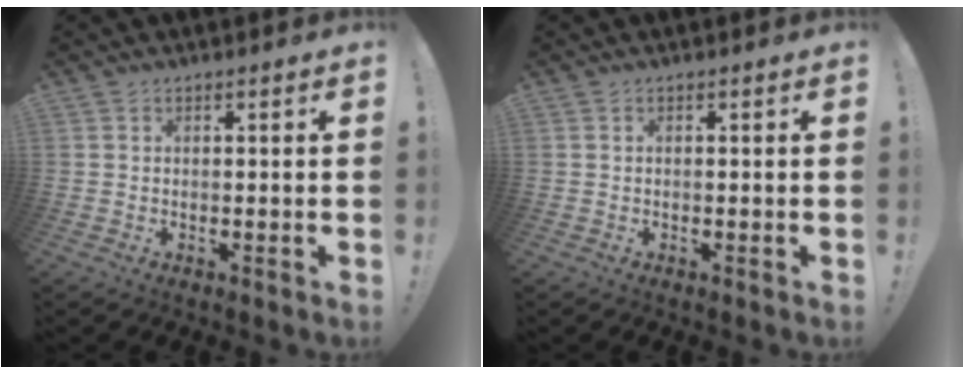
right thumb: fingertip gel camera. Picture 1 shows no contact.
{"total": 0.0}